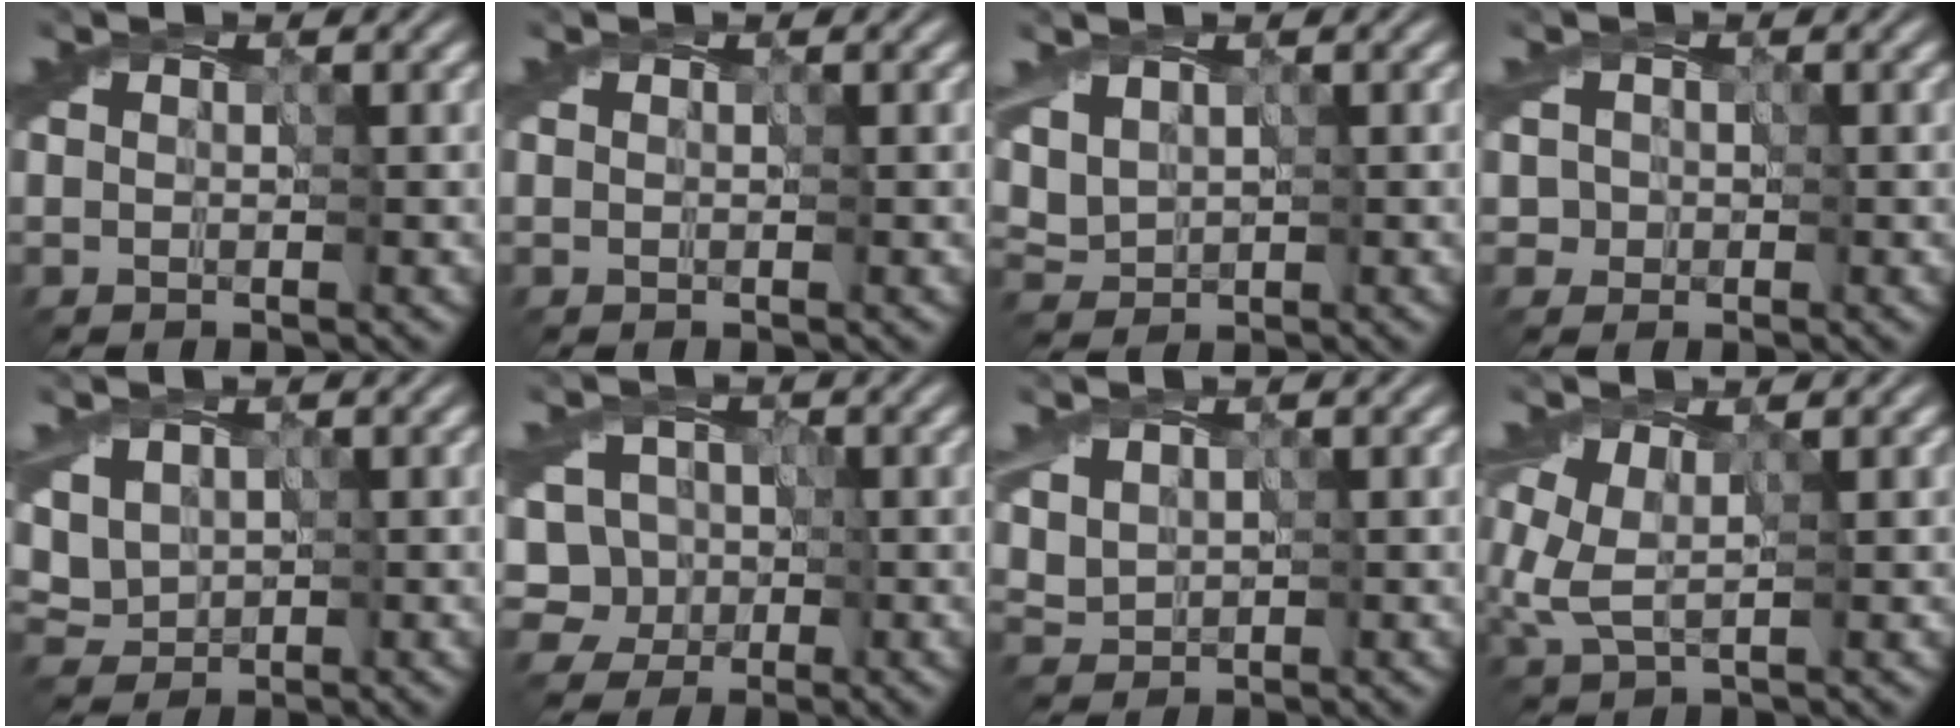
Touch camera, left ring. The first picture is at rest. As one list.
[{"total": 0.0}, {"total": 2.6, "force": [1.7, 1.7, 1.0], "torque": [-0.038, 0.005, 0.046]}, {"total": 1.3, "force": [-0.1, 1.3, -0.3], "torque": [0.030, 0.009, -0.012]}, {"total": 3.0, "force": [1.5, 2.3, 1.3], "torque": [-0.042, 0.006, 0.041]}, {"total": 5.5, "force": [0.3, 5.1, 2.0], "torque": [-0.019, 0.042, -0.034]}, {"total": 2.4, "force": [1.7, 1.5, 0.8], "torque": [-0.032, 0.008, 0.042]}, {"total": 2.4, "force": [0.9, 1.2, 1.9], "torque": [-0.055, 0.003, 0.016]}]